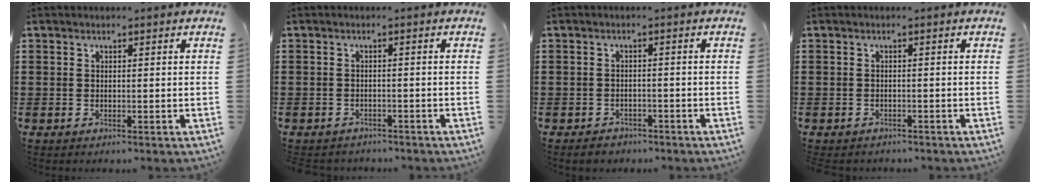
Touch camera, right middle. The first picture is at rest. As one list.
[{"total": 1.3, "force": [-1.3, 0.3, -0.1], "torque": [-0.004, 0.001, -0.029]}, {"total": 1.5, "force": [-1.4, 0.6, 0.0], "torque": [-0.006, 0.001, -0.031]}, {"total": 0.8, "force": [-0.7, 0.2, 0.0], "torque": [-0.003, 0.000, -0.016]}]